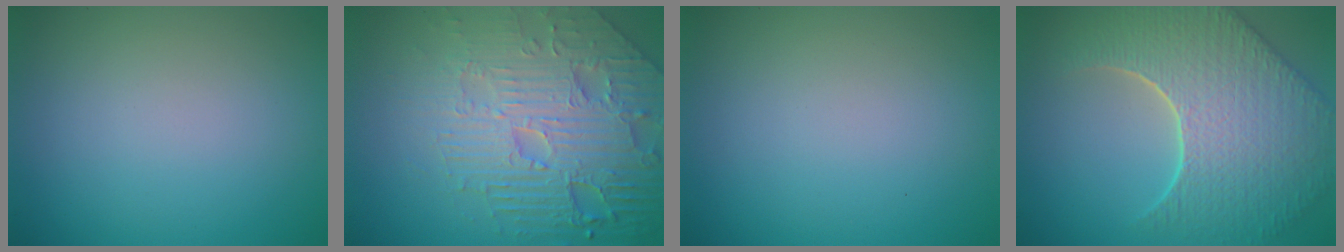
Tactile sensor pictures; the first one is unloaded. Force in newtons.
{"total": 8.3, "press": 6.2, "slide": 5.5}
{"total": 0.0}
{"total": 8.9, "press": 6.5, "slide": 6.1}